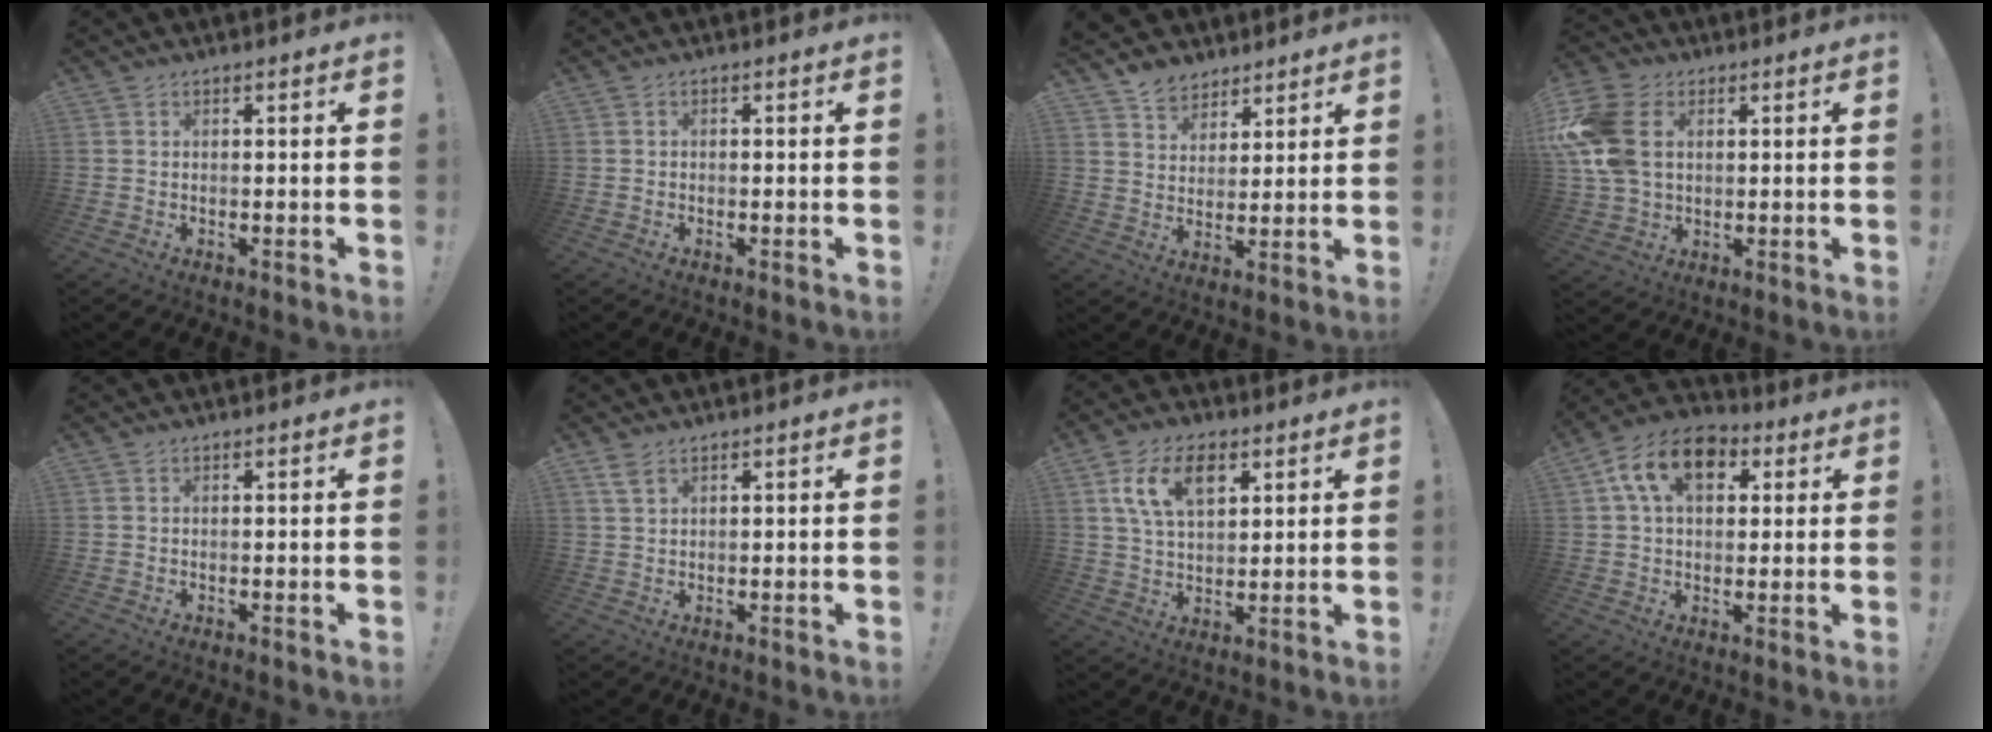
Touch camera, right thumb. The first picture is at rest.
{"total": 0.7, "force": [-0.5, 0.3, 0.2], "torque": [-0.006, 0.001, -0.008]}
{"total": 7.1, "force": [5.8, 4.0, 0.6], "torque": [-0.017, -0.041, 0.115]}
{"total": 16.1, "force": [3.6, 11.3, 10.9], "torque": [-0.229, -0.003, 0.069]}
{"total": 0.0}
{"total": 3.1, "force": [2.0, 1.3, 1.9], "torque": [-0.035, -0.007, 0.037]}
{"total": 12.2, "force": [5.6, 7.0, 8.4], "torque": [-0.138, -0.003, 0.104]}
{"total": 13.6, "force": [4.7, 9.0, 9.0], "torque": [-0.140, 0.000, 0.089]}